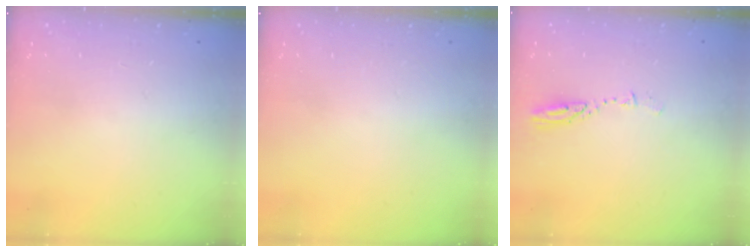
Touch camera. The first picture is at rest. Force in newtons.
{"total": 0.0}
{"total": 3.9, "press": 3.9, "slide": 0.3}